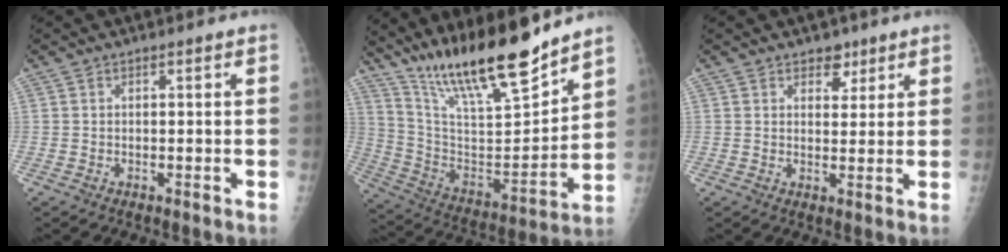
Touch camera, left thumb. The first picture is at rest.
{"total": 22.2, "force": [17.5, 4.2, 13.0], "torque": [-0.199, -0.093, 0.314]}
{"total": 3.8, "force": [2.5, 2.5, 1.5], "torque": [0.004, -0.015, 0.038]}